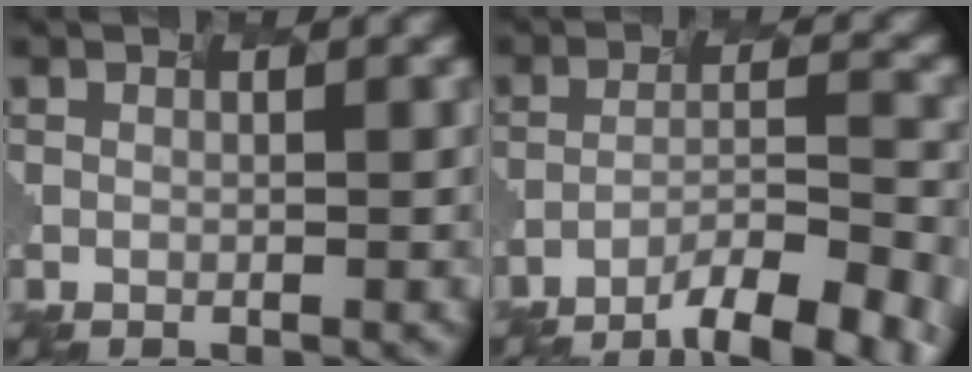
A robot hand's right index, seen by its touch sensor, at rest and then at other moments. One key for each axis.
{"total": 9.6, "fx": -8.2, "fy": 1.0, "fz": 4.9, "tx": -0.096, "ty": -0.010, "tz": -0.089}